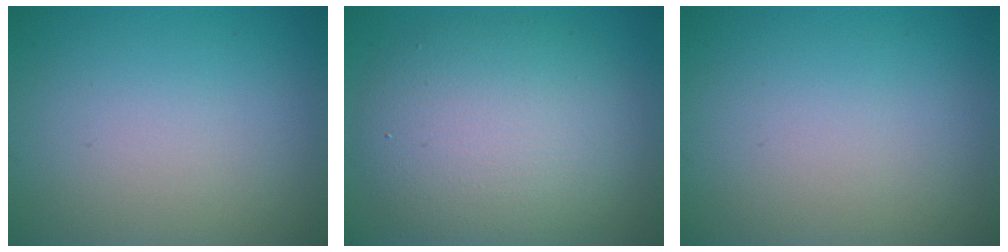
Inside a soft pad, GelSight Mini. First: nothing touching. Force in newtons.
{"total": 8.4, "press": 8.4, "slide": 0.7}
{"total": 0.0}